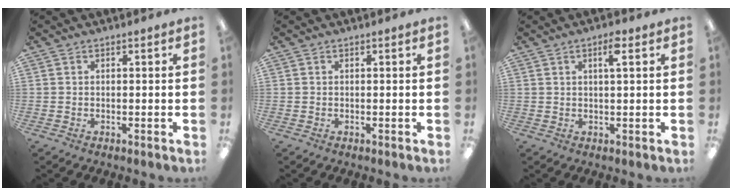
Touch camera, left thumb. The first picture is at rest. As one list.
[{"total": 0.0}, {"total": 3.6, "force": [1.9, 0.7, 3.0], "torque": [-0.051, -0.001, 0.026]}]